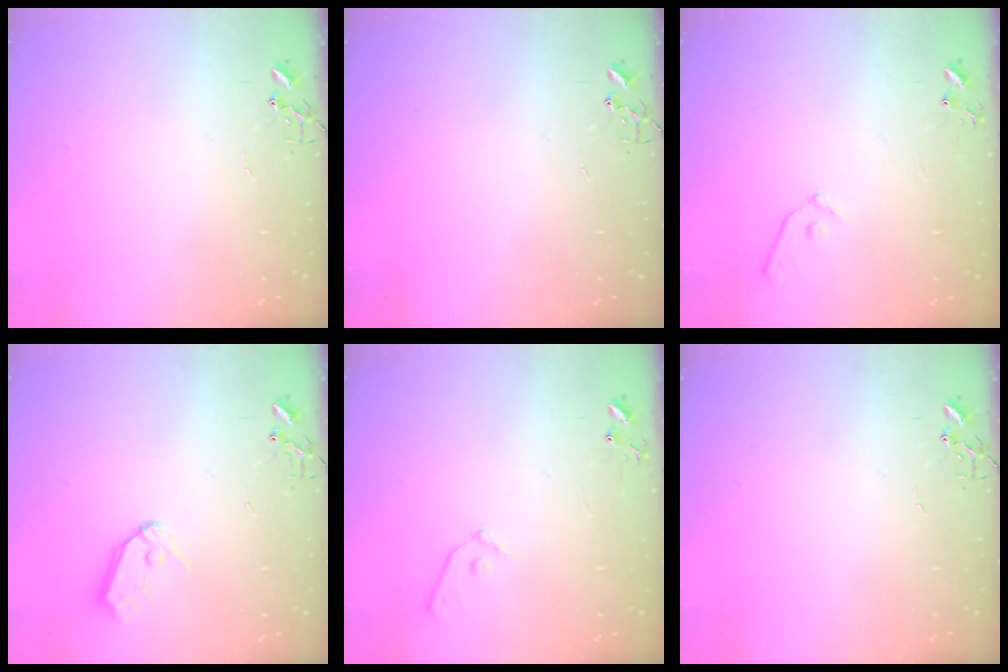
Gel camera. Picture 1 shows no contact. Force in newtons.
{"total": 0.0}
{"total": 7.4, "press": 7.4, "slide": 0.6}
{"total": 8.6, "press": 8.6, "slide": 0.7}
{"total": 7.4, "press": 7.4, "slide": 0.6}
{"total": 0.0}